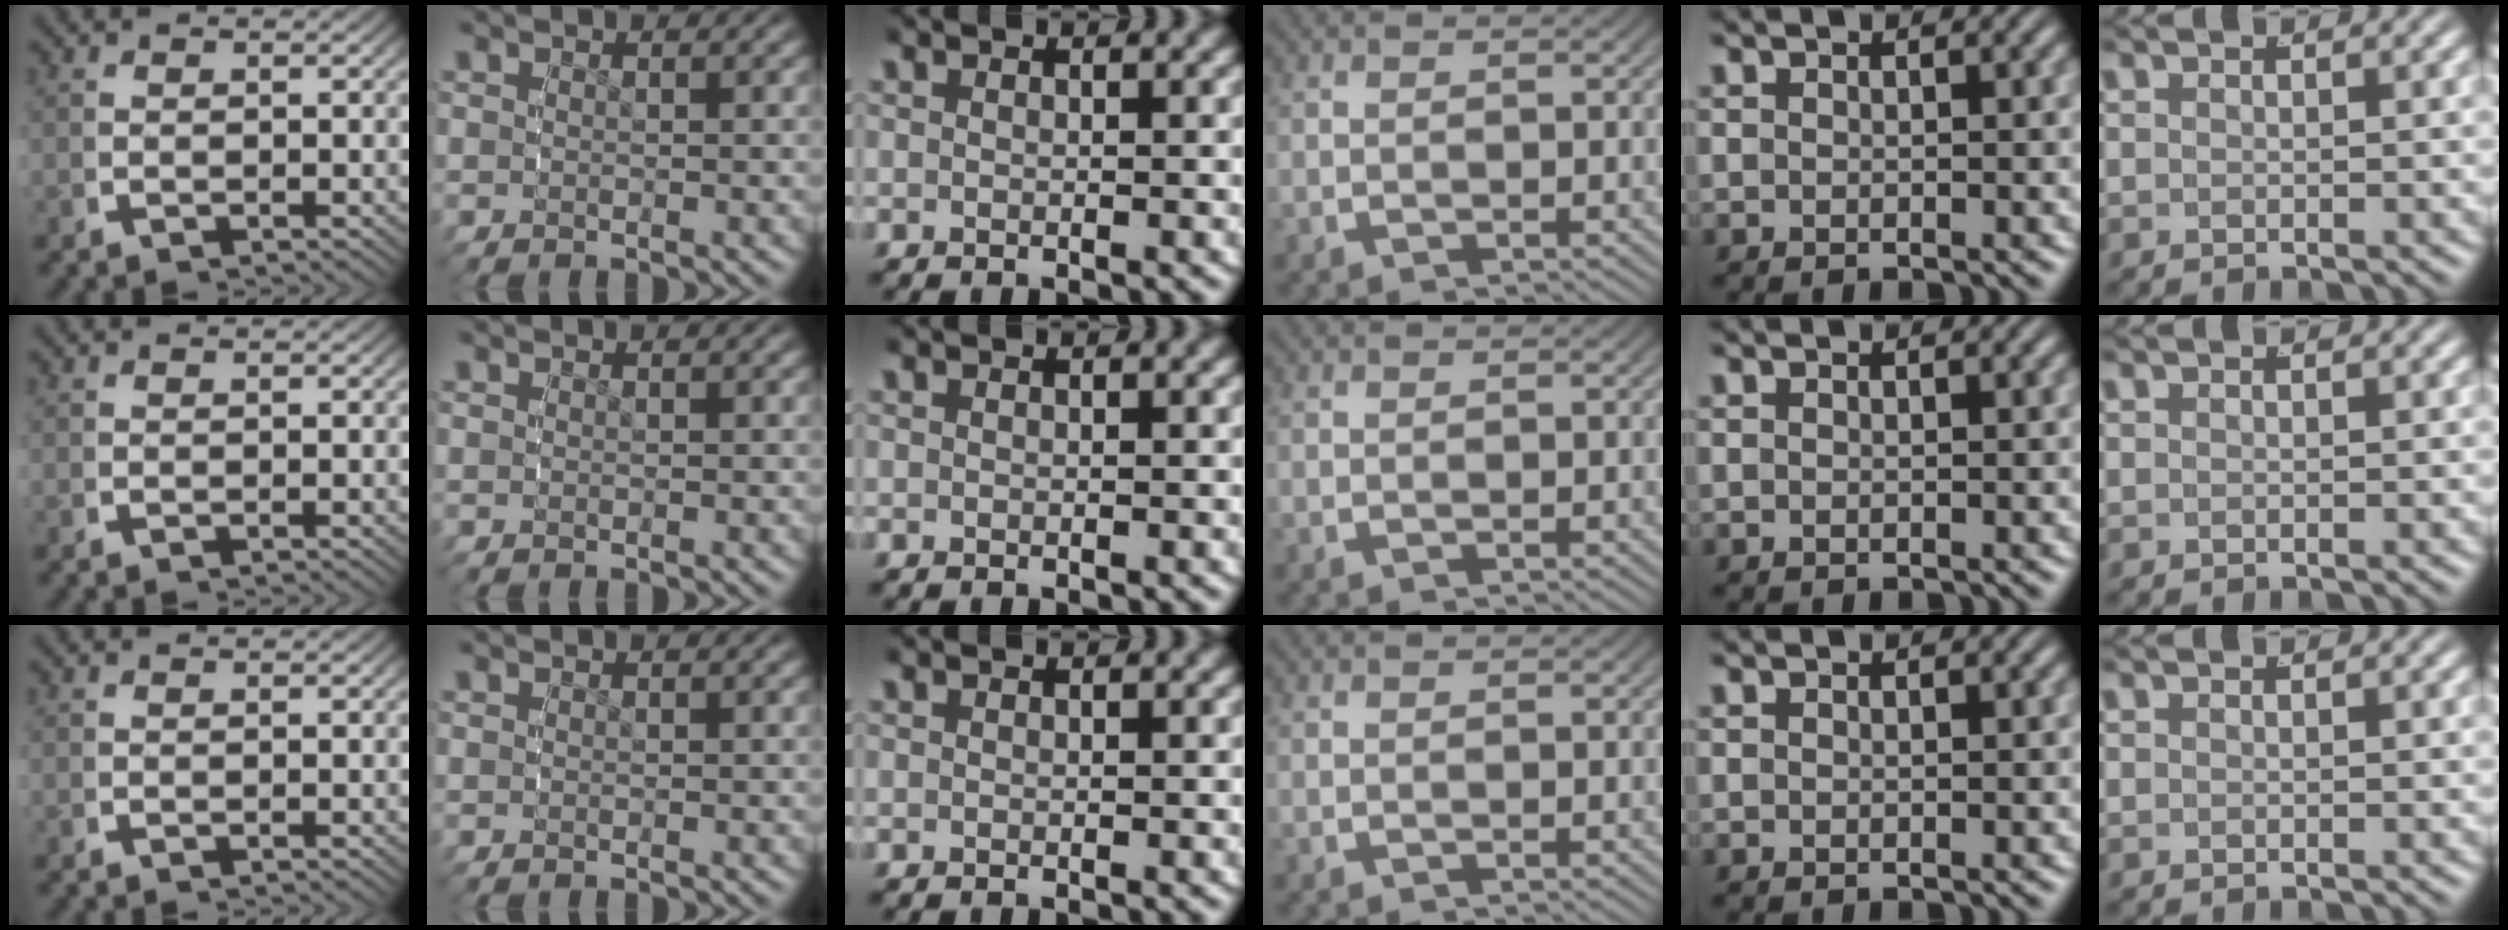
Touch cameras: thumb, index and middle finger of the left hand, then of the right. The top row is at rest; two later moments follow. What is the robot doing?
{"motion": "reach", "object": "backpack"}